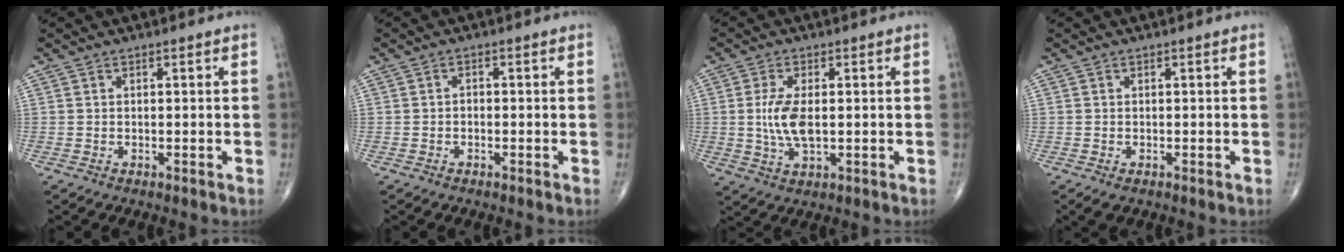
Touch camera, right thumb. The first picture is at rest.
{"total": 1.0, "force": [-0.4, 0.6, 0.6], "torque": [-0.004, 0.006, -0.010]}
{"total": 7.1, "force": [0.1, 3.2, 6.3], "torque": [-0.134, -0.006, 0.003]}
{"total": 1.5, "force": [-0.8, 0.9, 1.0], "torque": [-0.019, -0.004, -0.011]}